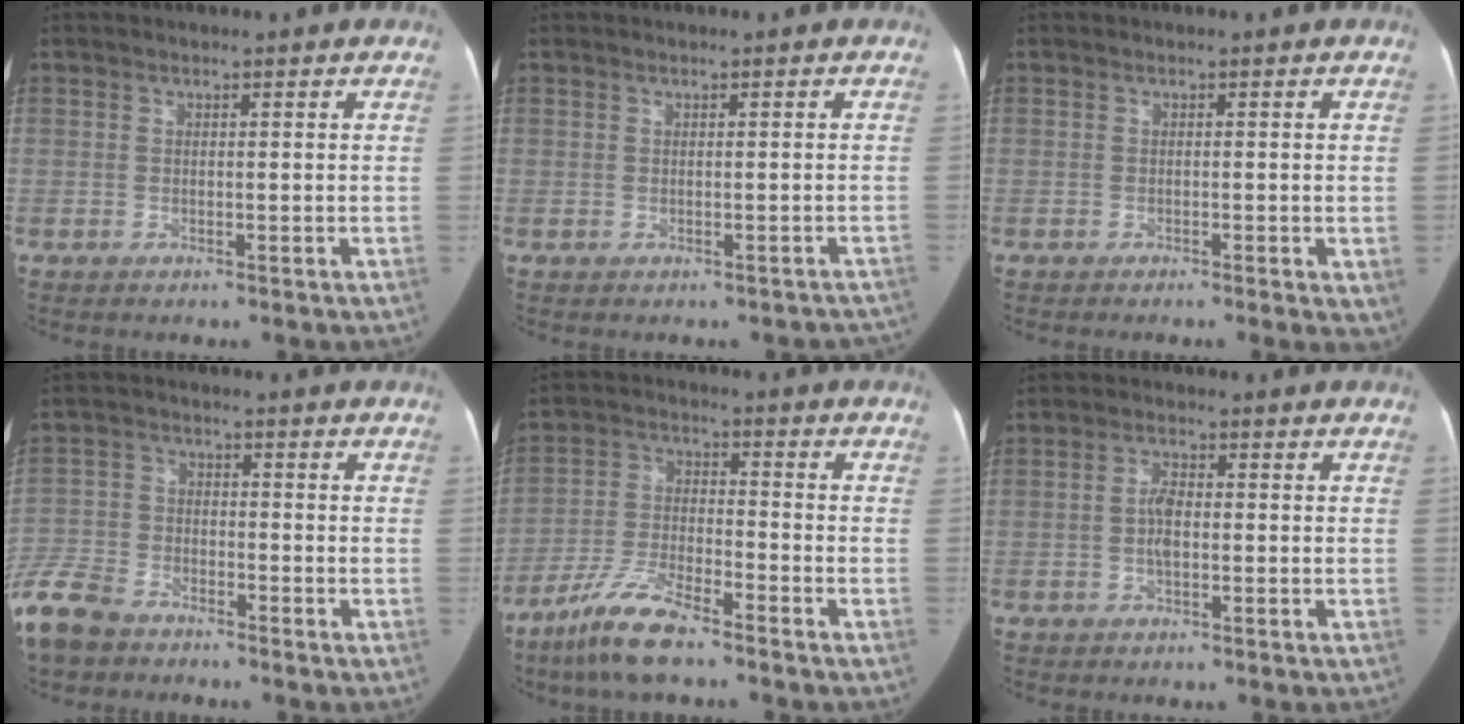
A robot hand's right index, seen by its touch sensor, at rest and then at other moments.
{"total": 3.0, "force": [-2.1, 2.1, 0.1], "torque": [0.011, 0.020, -0.027]}
{"total": 3.6, "force": [-1.6, 0.9, 3.1], "torque": [-0.029, -0.009, -0.022]}
{"total": 10.0, "force": [-7.9, 4.8, 3.7], "torque": [-0.091, -0.015, -0.154]}
{"total": 8.9, "force": [-6.9, 1.8, 5.3], "torque": [-0.114, -0.018, -0.136]}
{"total": 3.1, "force": [-0.4, 1.3, 2.8], "torque": [-0.058, 0.008, -0.010]}